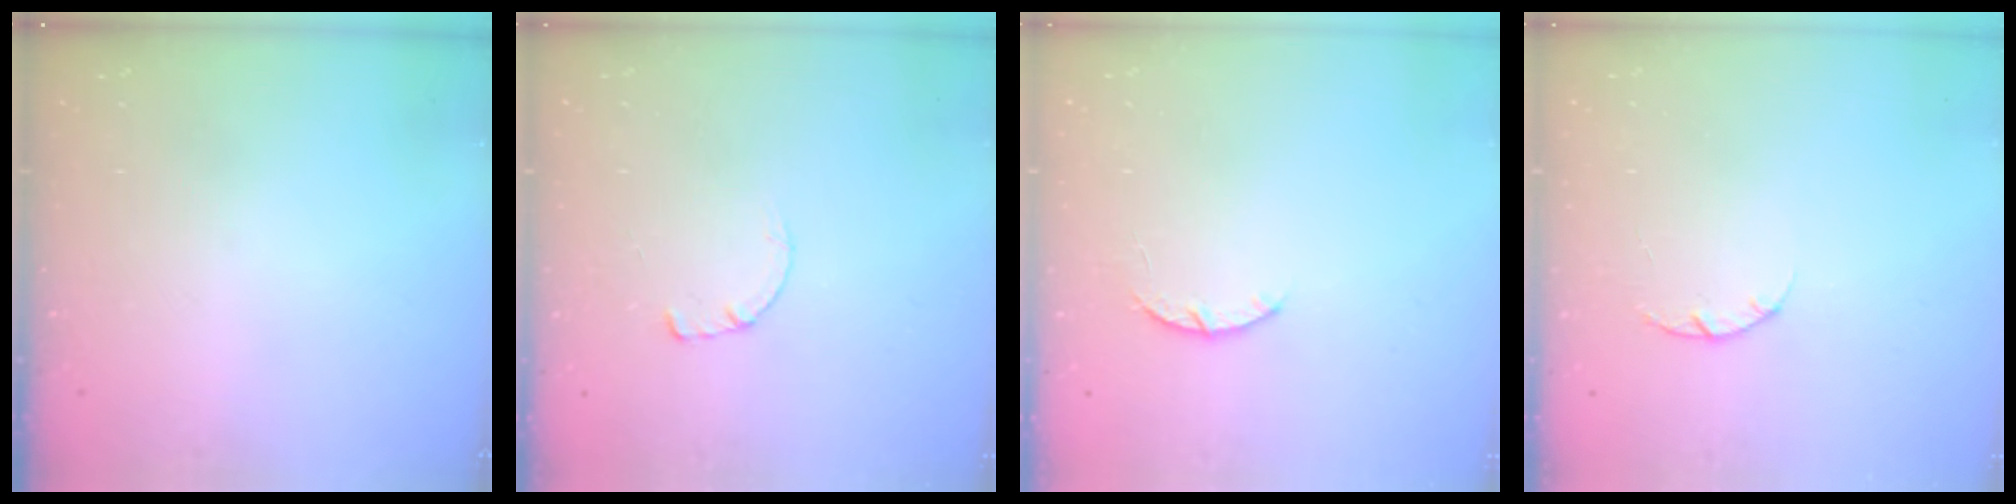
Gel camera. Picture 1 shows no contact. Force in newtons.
{"total": 0.7, "press": 0.6, "slide": 0.2}
{"total": 3.0, "press": 2.9, "slide": 0.5}
{"total": 2.0, "press": 1.9, "slide": 0.4}